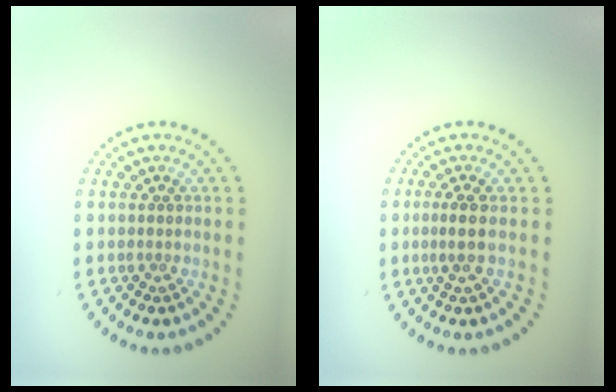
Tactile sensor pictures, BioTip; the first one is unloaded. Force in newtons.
{"total": 1.7, "press": 1.3, "slide": 1.2}